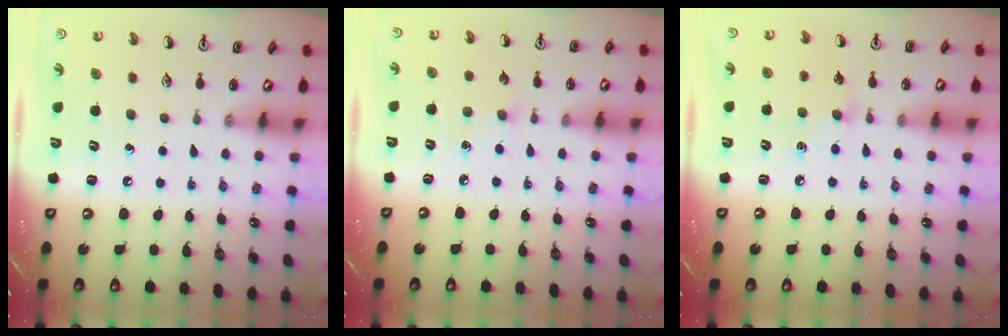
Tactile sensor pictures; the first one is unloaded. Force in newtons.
{"total": 3.8, "press": 3.7, "slide": 0.6}
{"total": 6.3, "press": 6.2, "slide": 0.8}